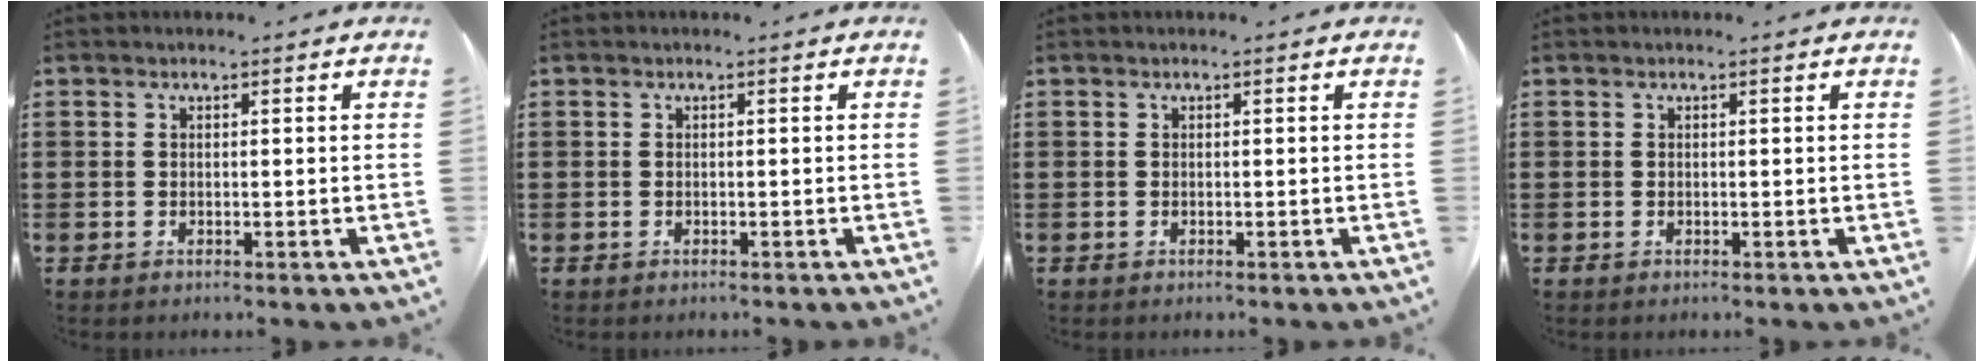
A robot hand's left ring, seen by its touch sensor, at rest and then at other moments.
{"total": 0.0}
{"total": 0.0}
{"total": 0.0}